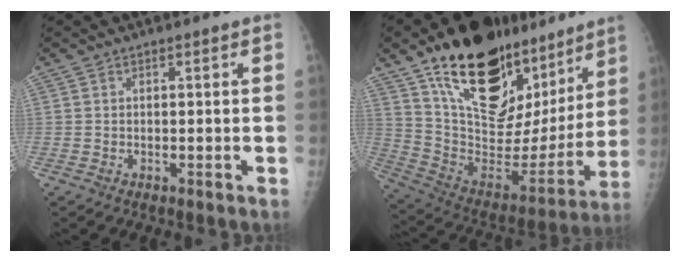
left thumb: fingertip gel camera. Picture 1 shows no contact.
{"total": 32.3, "force": [20.0, 15.9, 19.7], "torque": [-0.274, -0.047, 0.331]}